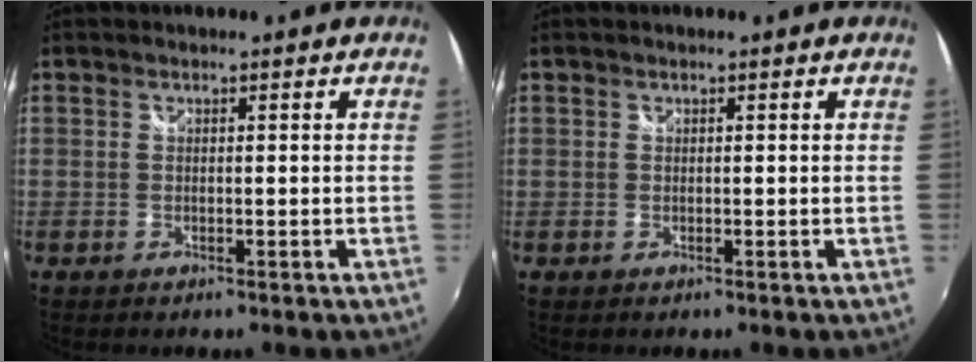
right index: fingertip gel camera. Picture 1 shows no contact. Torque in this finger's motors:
{"motor_torque": [-0.46, 0.26, -0.83, -0.21]}